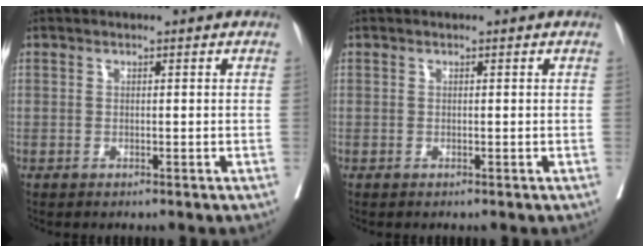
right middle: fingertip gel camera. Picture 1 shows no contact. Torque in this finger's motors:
{"motor_torque": [-0.03, 0.10, 0.00, 0.00]}